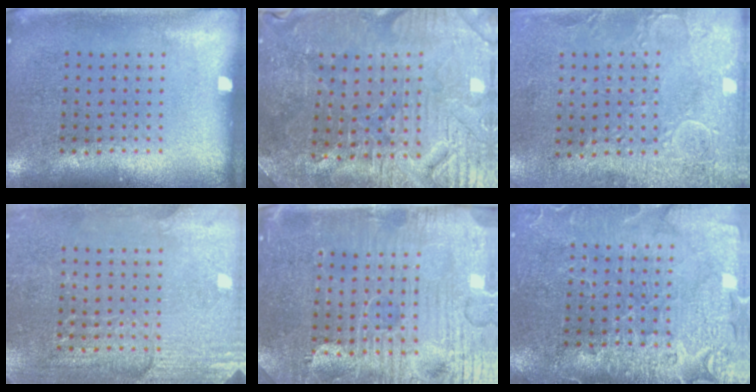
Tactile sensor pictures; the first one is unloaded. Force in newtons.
{"total": 3.6, "press": 3.6, "slide": 0.4}
{"total": 2.9, "press": 2.3, "slide": 1.7}
{"total": 2.9, "press": 2.9, "slide": 0.2}
{"total": 5.1, "press": 4.8, "slide": 1.8}
{"total": 3.7, "press": 3.4, "slide": 1.3}